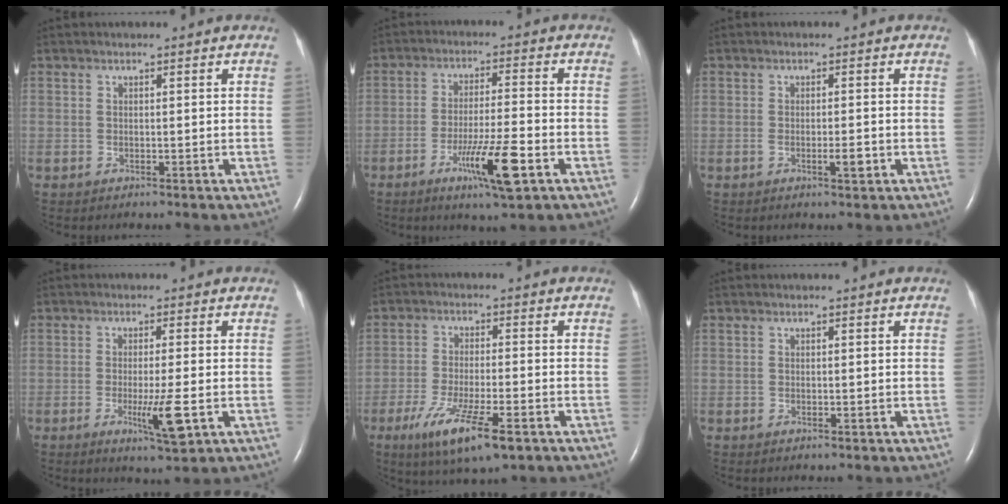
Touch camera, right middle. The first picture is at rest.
{"total": 9.0, "force": [-4.2, 0.3, 7.9], "torque": [-0.143, -0.016, -0.070]}
{"total": 2.0, "force": [-0.7, 0.3, 1.8], "torque": [-0.032, -0.002, -0.012]}
{"total": 5.6, "force": [-1.8, 0.2, 5.3], "torque": [-0.093, -0.013, -0.026]}
{"total": 10.6, "force": [-5.6, 1.8, 8.8], "torque": [-0.164, -0.027, -0.090]}
{"total": 0.0}